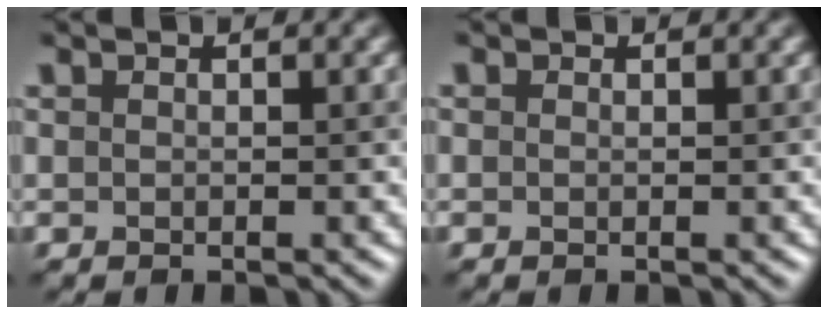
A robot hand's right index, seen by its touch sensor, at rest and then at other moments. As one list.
[{"total": 0.0}]